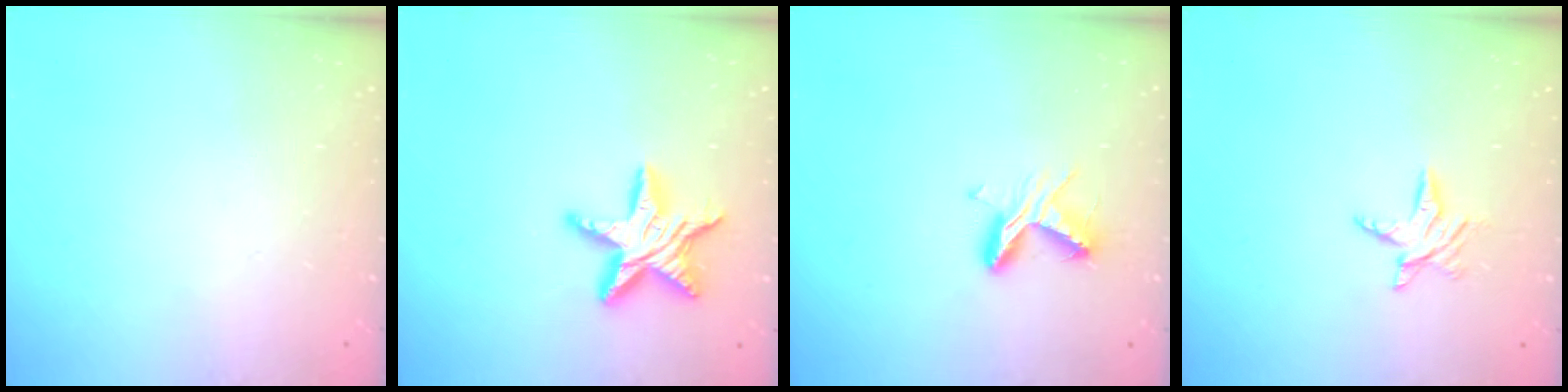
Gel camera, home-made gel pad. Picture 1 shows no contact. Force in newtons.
{"total": 13.2, "press": 13.2, "slide": 0.6}
{"total": 7.1, "press": 7.0, "slide": 0.5}
{"total": 5.8, "press": 5.7, "slide": 0.6}